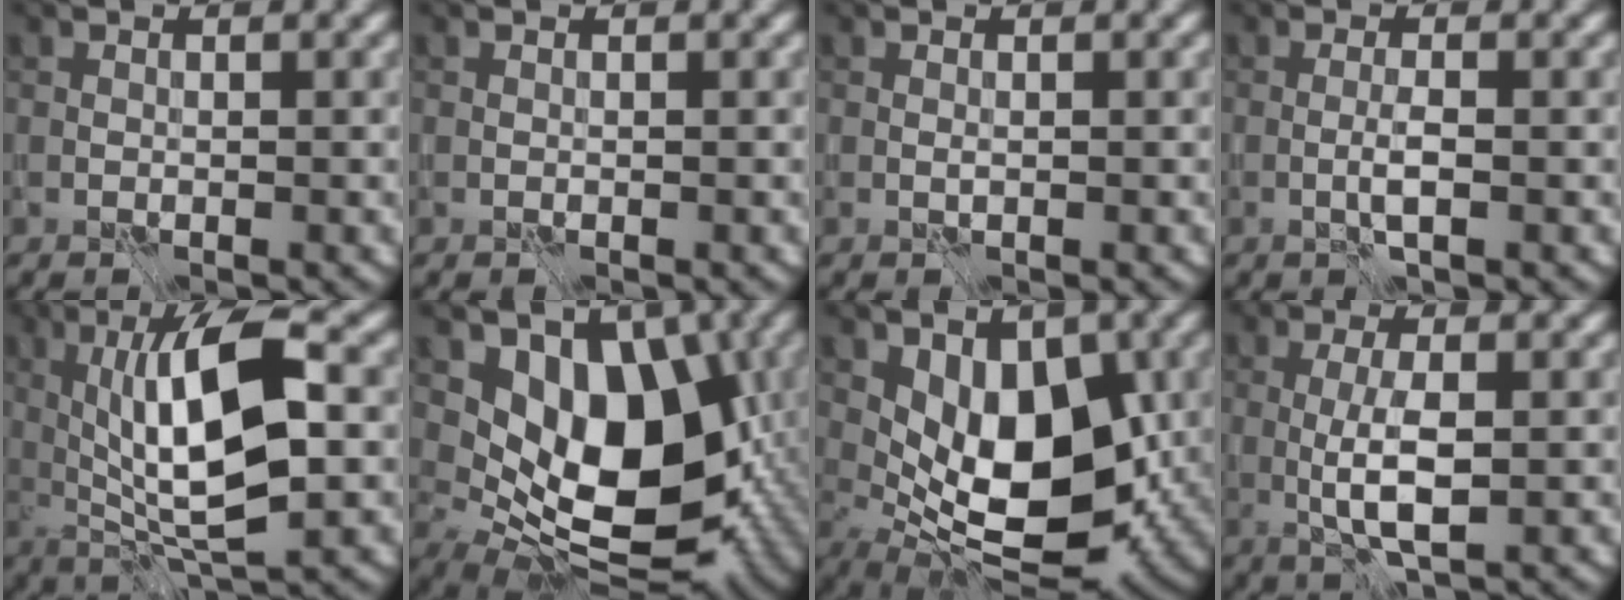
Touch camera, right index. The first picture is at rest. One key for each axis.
{"total": 0.0}
{"total": 0.0}
{"total": 1.4, "fx": -0.6, "fy": -0.1, "fz": 1.3, "tx": -0.025, "ty": 0.000, "tz": -0.013}
{"total": 10.1, "fx": 1.0, "fy": 2.9, "fz": 9.6, "tx": -0.150, "ty": 0.006, "tz": 0.016}
{"total": 11.5, "fx": 1.4, "fy": 7.1, "fz": 8.9, "tx": -0.113, "ty": -0.016, "tz": 0.020}
{"total": 9.4, "fx": 0.5, "fy": 5.3, "fz": 7.7, "tx": -0.121, "ty": -0.012, "tz": 0.010}
{"total": 3.5, "fx": -0.4, "fy": 0.7, "fz": 3.4, "tx": -0.070, "ty": -0.002, "tz": -0.007}